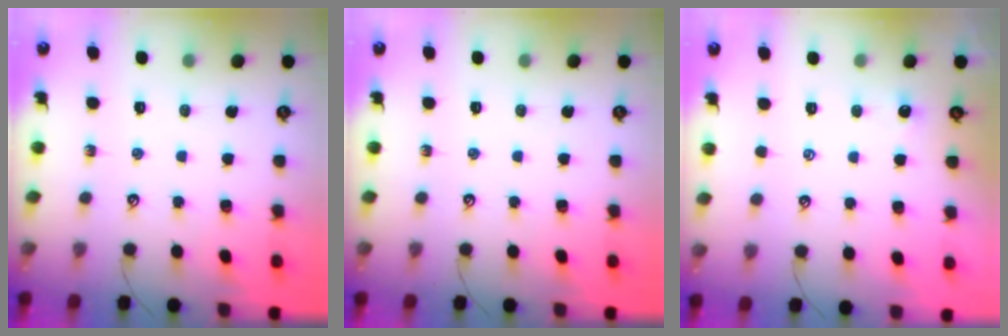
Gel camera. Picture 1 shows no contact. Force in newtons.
{"total": 0.0}
{"total": 2.1, "press": 2.1, "slide": 0.3}